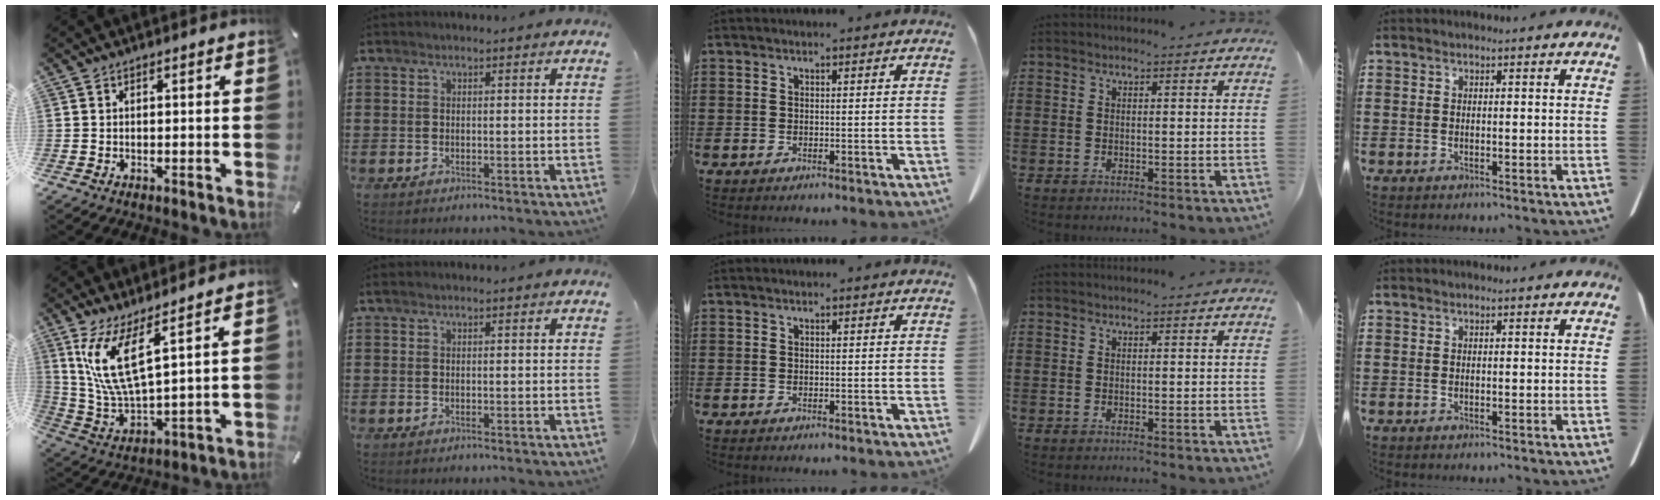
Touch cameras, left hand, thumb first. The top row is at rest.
{"thumb": {"total": 12.8, "force": [6.7, 3.8, 10.2], "torque": [-0.238, -0.026, 0.119]}}